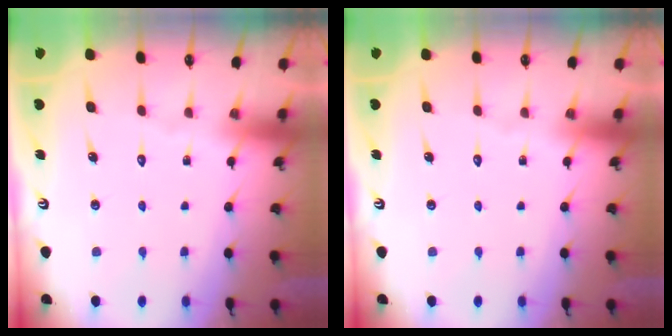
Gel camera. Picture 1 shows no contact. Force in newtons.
{"total": 0.0}